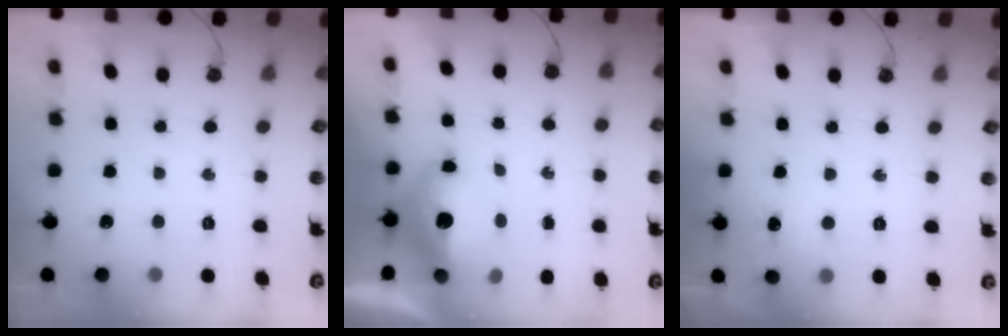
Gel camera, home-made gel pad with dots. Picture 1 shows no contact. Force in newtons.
{"total": 12.2, "press": 12.1, "slide": 1.2}
{"total": 5.2, "press": 5.2, "slide": 0.6}